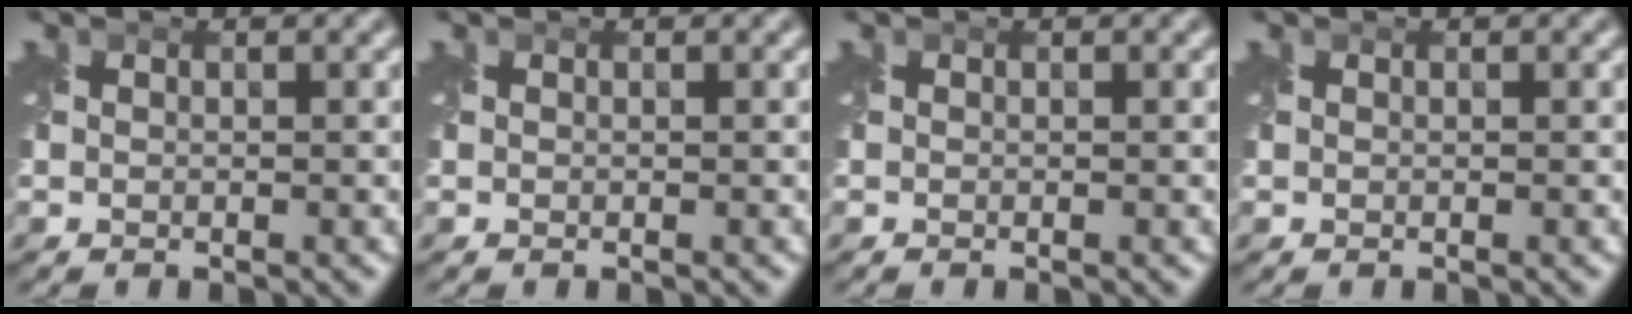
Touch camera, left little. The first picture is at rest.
{"total": 0.0}
{"total": 0.0}
{"total": 0.0}